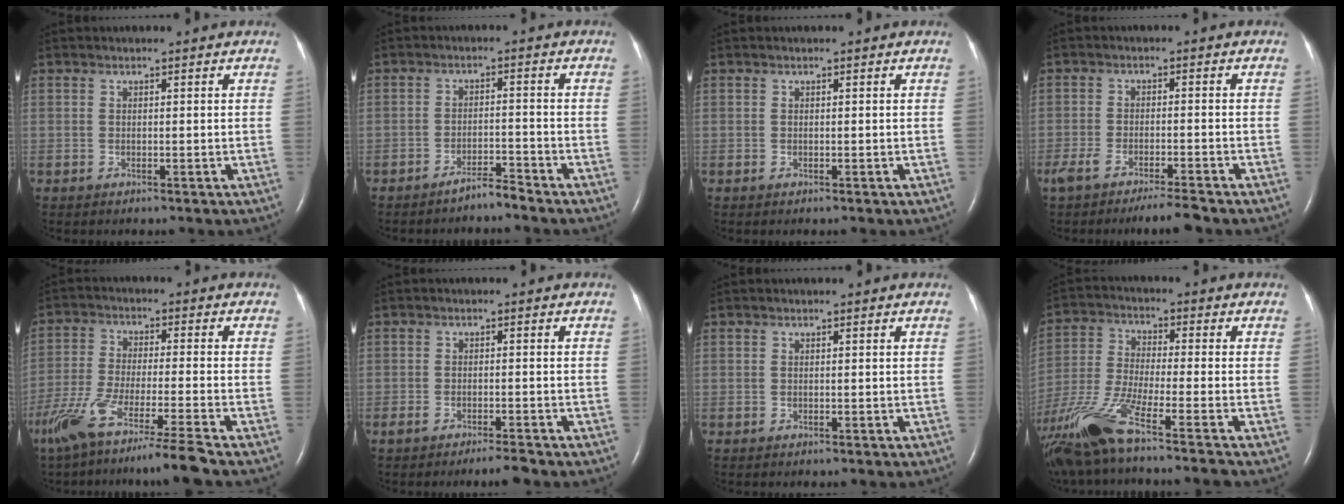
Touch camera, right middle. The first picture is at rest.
{"total": 2.8, "force": [-2.7, -0.3, 0.7], "torque": [-0.013, -0.010, -0.048]}
{"total": 0.0}
{"total": 5.9, "force": [-4.8, 0.3, 3.3], "torque": [-0.059, -0.009, -0.083]}
{"total": 14.1, "force": [-10.9, -1.6, 8.8], "torque": [-0.167, -0.055, -0.188]}
{"total": 2.7, "force": [-2.3, 0.1, 1.4], "torque": [-0.031, -0.003, -0.040]}
{"total": 0.0}
{"total": 15.6, "force": [-11.6, -0.7, 10.5], "torque": [-0.231, -0.035, -0.218]}